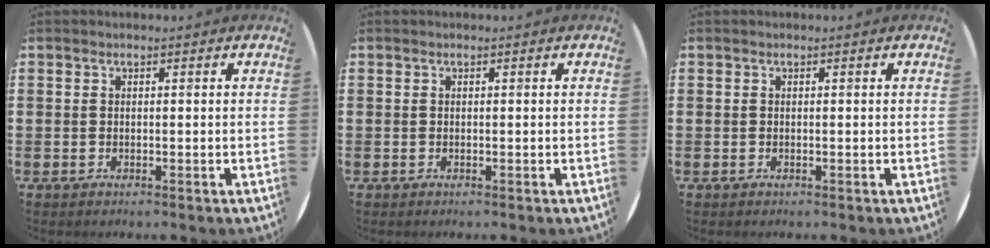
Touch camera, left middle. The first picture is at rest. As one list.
[{"total": 0.0}, {"total": 0.0}]